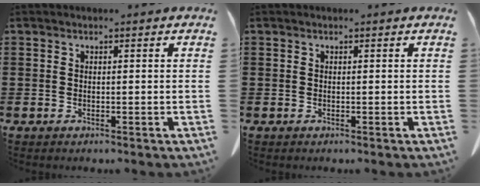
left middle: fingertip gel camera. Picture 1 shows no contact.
{"total": 0.0}